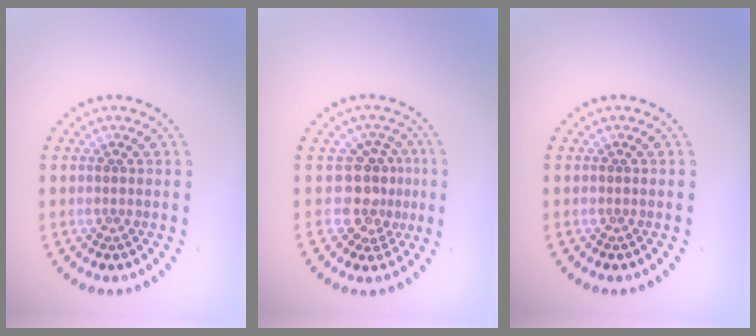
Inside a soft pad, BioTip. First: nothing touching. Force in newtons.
{"total": 3.3, "press": 2.6, "slide": 2.0}
{"total": 0.0}